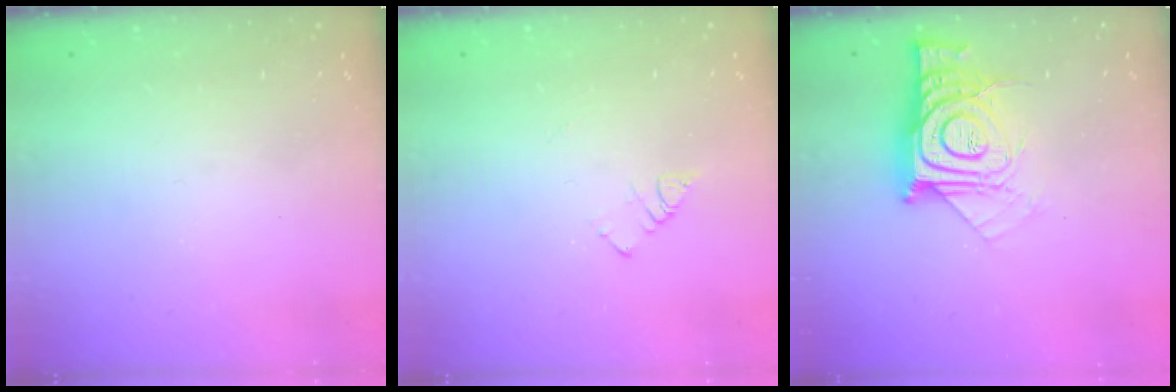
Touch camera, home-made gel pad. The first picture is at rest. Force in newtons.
{"total": 4.0, "press": 4.0, "slide": 0.4}
{"total": 14.2, "press": 14.2, "slide": 1.2}